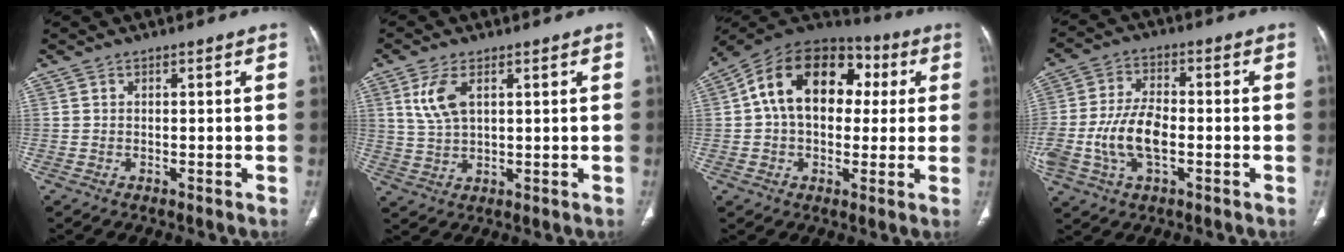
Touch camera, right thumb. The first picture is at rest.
{"total": 6.3, "force": [2.5, 3.0, 4.9], "torque": [-0.110, -0.004, 0.056]}
{"total": 19.4, "force": [3.3, 13.4, 13.7], "torque": [-0.197, 0.039, 0.042]}
{"total": 10.8, "force": [-2.4, 5.7, 8.8], "torque": [-0.185, 0.016, -0.045]}